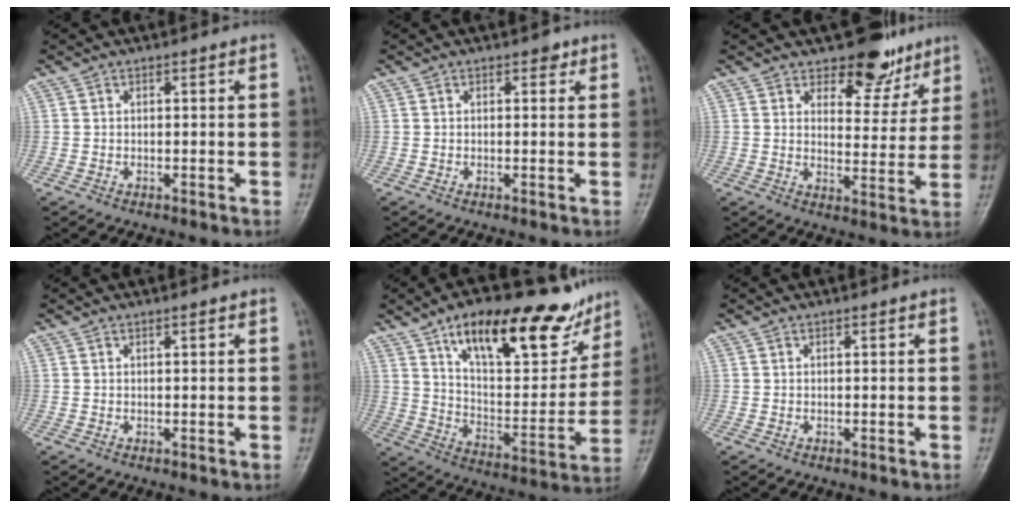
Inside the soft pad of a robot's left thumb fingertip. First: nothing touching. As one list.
[{"total": 1.3, "force": [0.7, 0.9, 0.7], "torque": [0.004, 0.000, 0.004]}, {"total": 9.7, "force": [7.3, 5.2, 3.8], "torque": [-0.010, -0.049, 0.105]}, {"total": 0.6, "force": [0.3, 0.2, 0.5], "torque": [-0.008, 0.000, 0.004]}, {"total": 24.6, "force": [15.6, 9.8, 16.3], "torque": [-0.194, -0.045, 0.249]}, {"total": 0.0}]